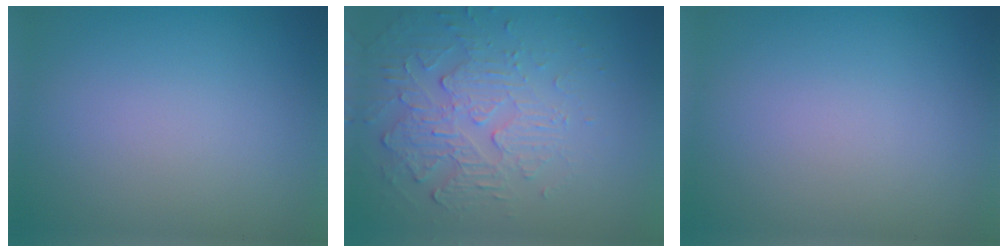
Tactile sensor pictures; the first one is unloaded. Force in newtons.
{"total": 4.9, "press": 3.3, "slide": 3.6}
{"total": 0.0}